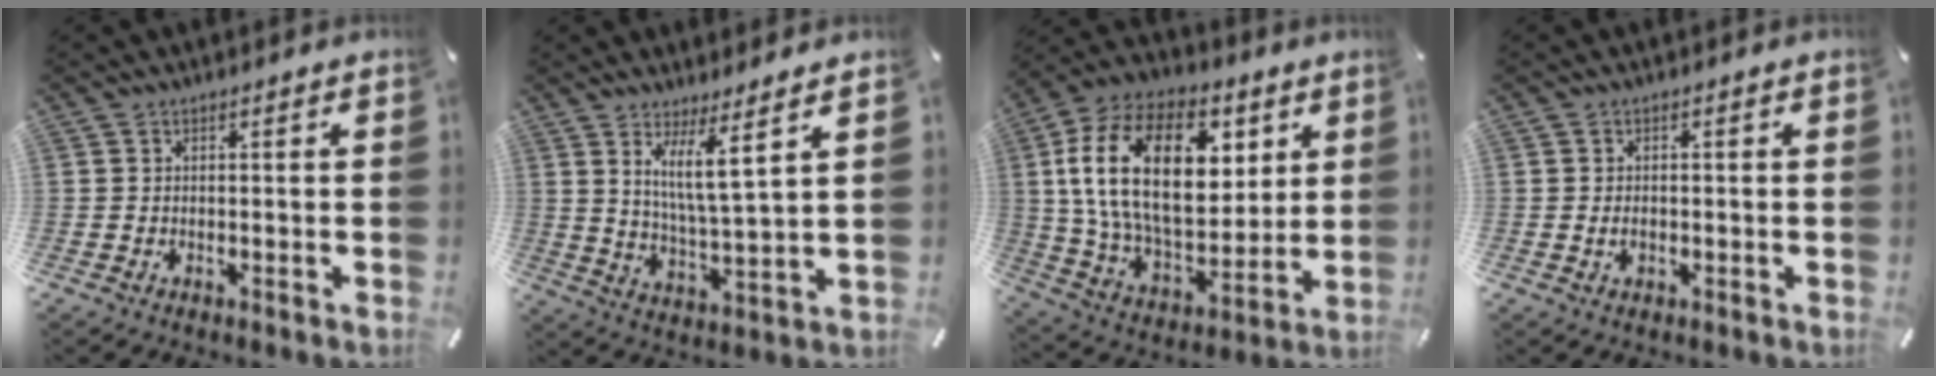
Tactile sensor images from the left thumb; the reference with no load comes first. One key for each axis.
{"total": 9.2, "fx": 5.6, "fy": 0.9, "fz": 7.2, "tx": -0.131, "ty": -0.031, "tz": 0.094}
{"total": 25.9, "fx": 6.5, "fy": 16.0, "fz": 19.3, "tx": -0.376, "ty": -0.010, "tz": 0.108}
{"total": 1.6, "fx": -0.3, "fy": 1.0, "fz": 1.2, "tx": -0.023, "ty": 0.003, "tz": -0.006}